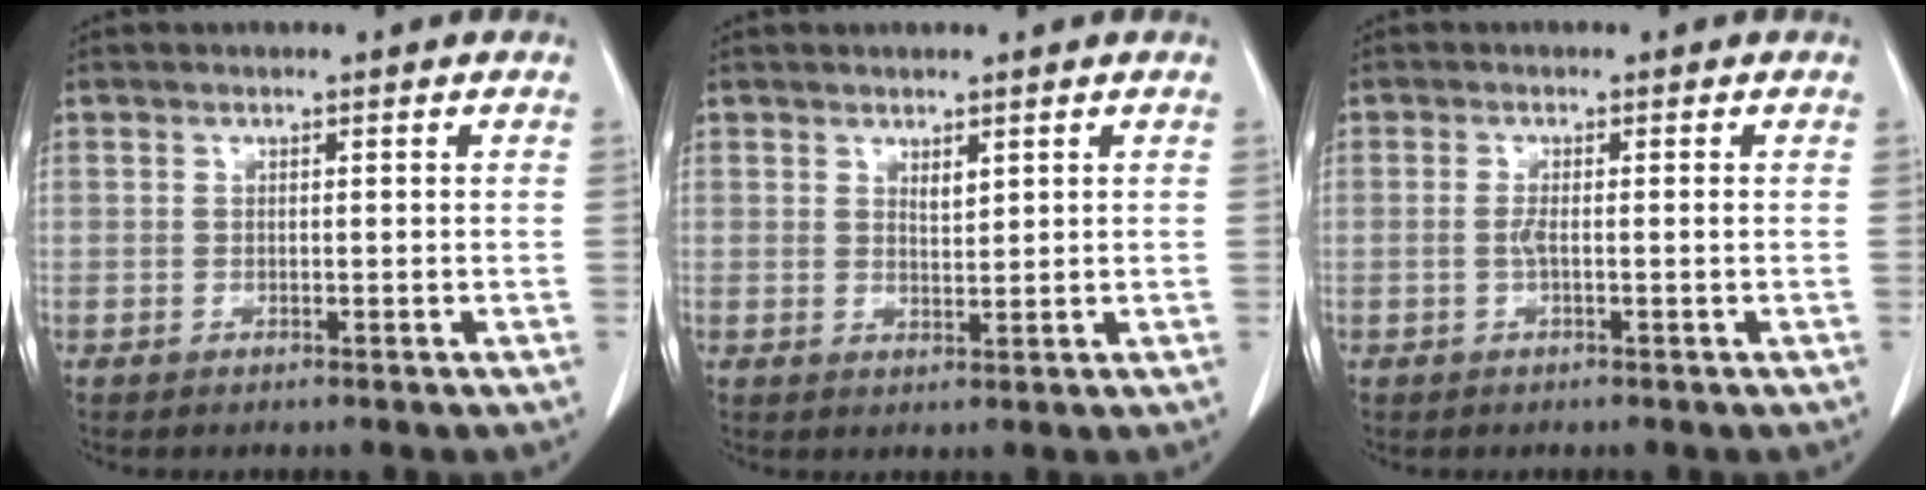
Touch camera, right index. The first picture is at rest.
{"total": 1.6, "force": [1.1, 0.5, 1.1], "torque": [-0.022, -0.005, 0.024]}
{"total": 1.2, "force": [-0.1, 0.0, 1.2], "torque": [-0.023, 0.001, -0.001]}